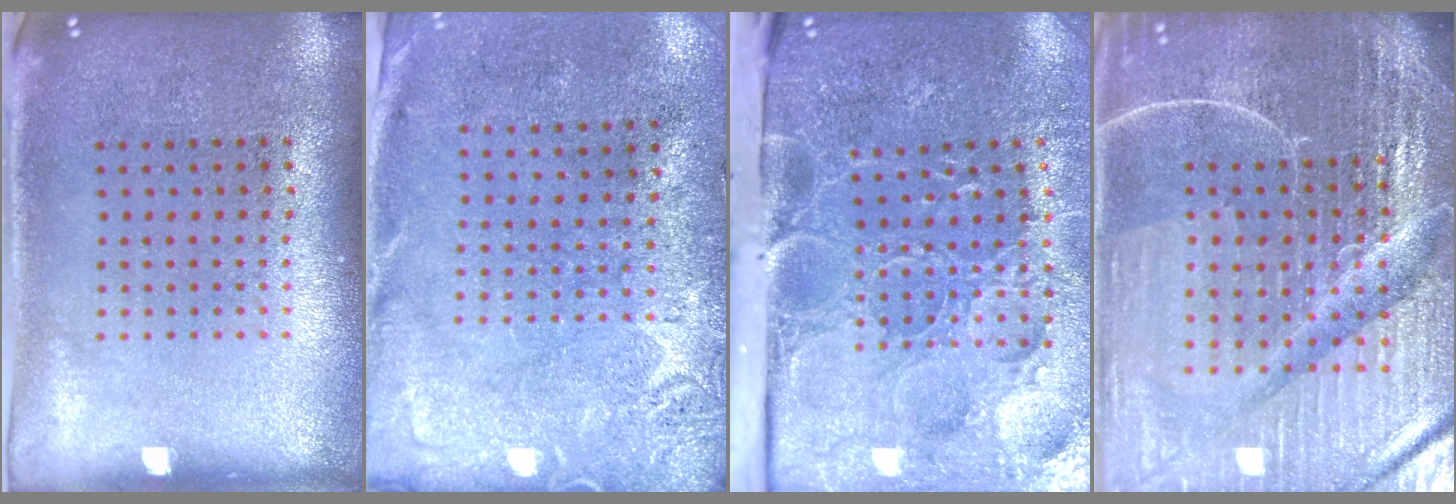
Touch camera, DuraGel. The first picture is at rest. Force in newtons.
{"total": 2.7, "press": 2.2, "slide": 1.6}
{"total": 5.2, "press": 4.1, "slide": 3.1}
{"total": 7.1, "press": 6.1, "slide": 3.5}